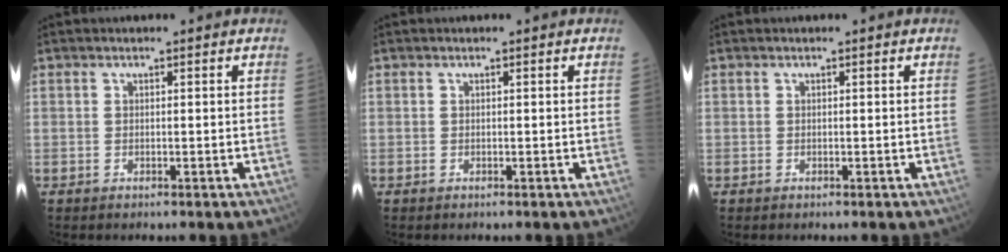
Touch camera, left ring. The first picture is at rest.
{"total": 0.0}
{"total": 0.0}